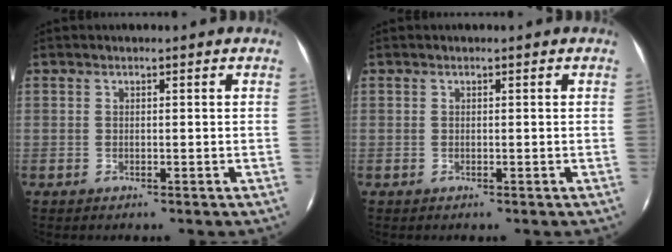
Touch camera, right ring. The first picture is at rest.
{"total": 0.0}